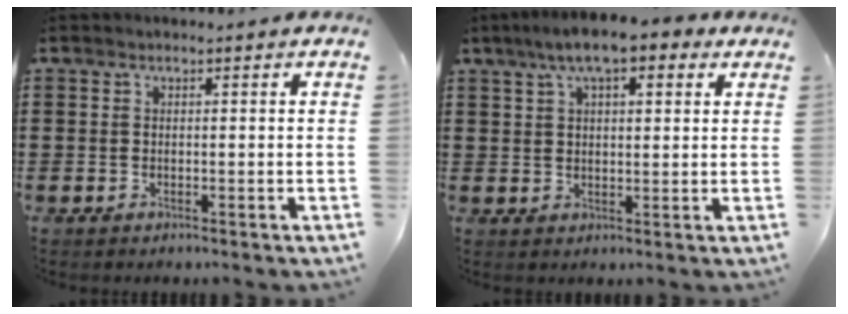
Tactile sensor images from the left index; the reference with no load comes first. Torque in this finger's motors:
{"motor_torque": [1.82, -0.32, 0.79, 0.20]}